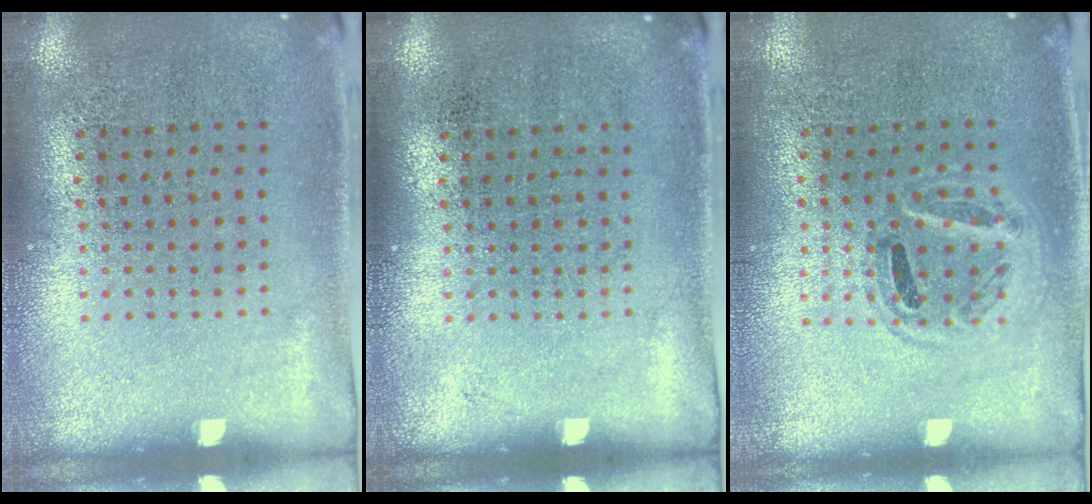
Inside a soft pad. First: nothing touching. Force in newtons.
{"total": 0.0}
{"total": 0.9, "press": 0.9, "slide": 0.3}